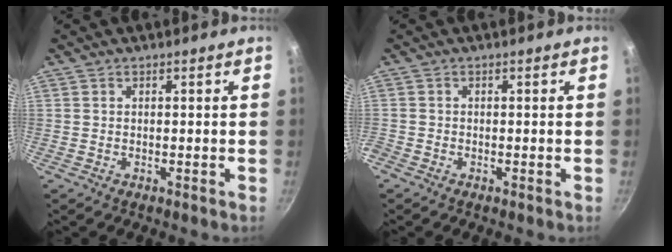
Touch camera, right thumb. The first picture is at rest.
{"total": 0.9, "force": [-0.5, 0.2, 0.7], "torque": [-0.029, 0.004, -0.013]}